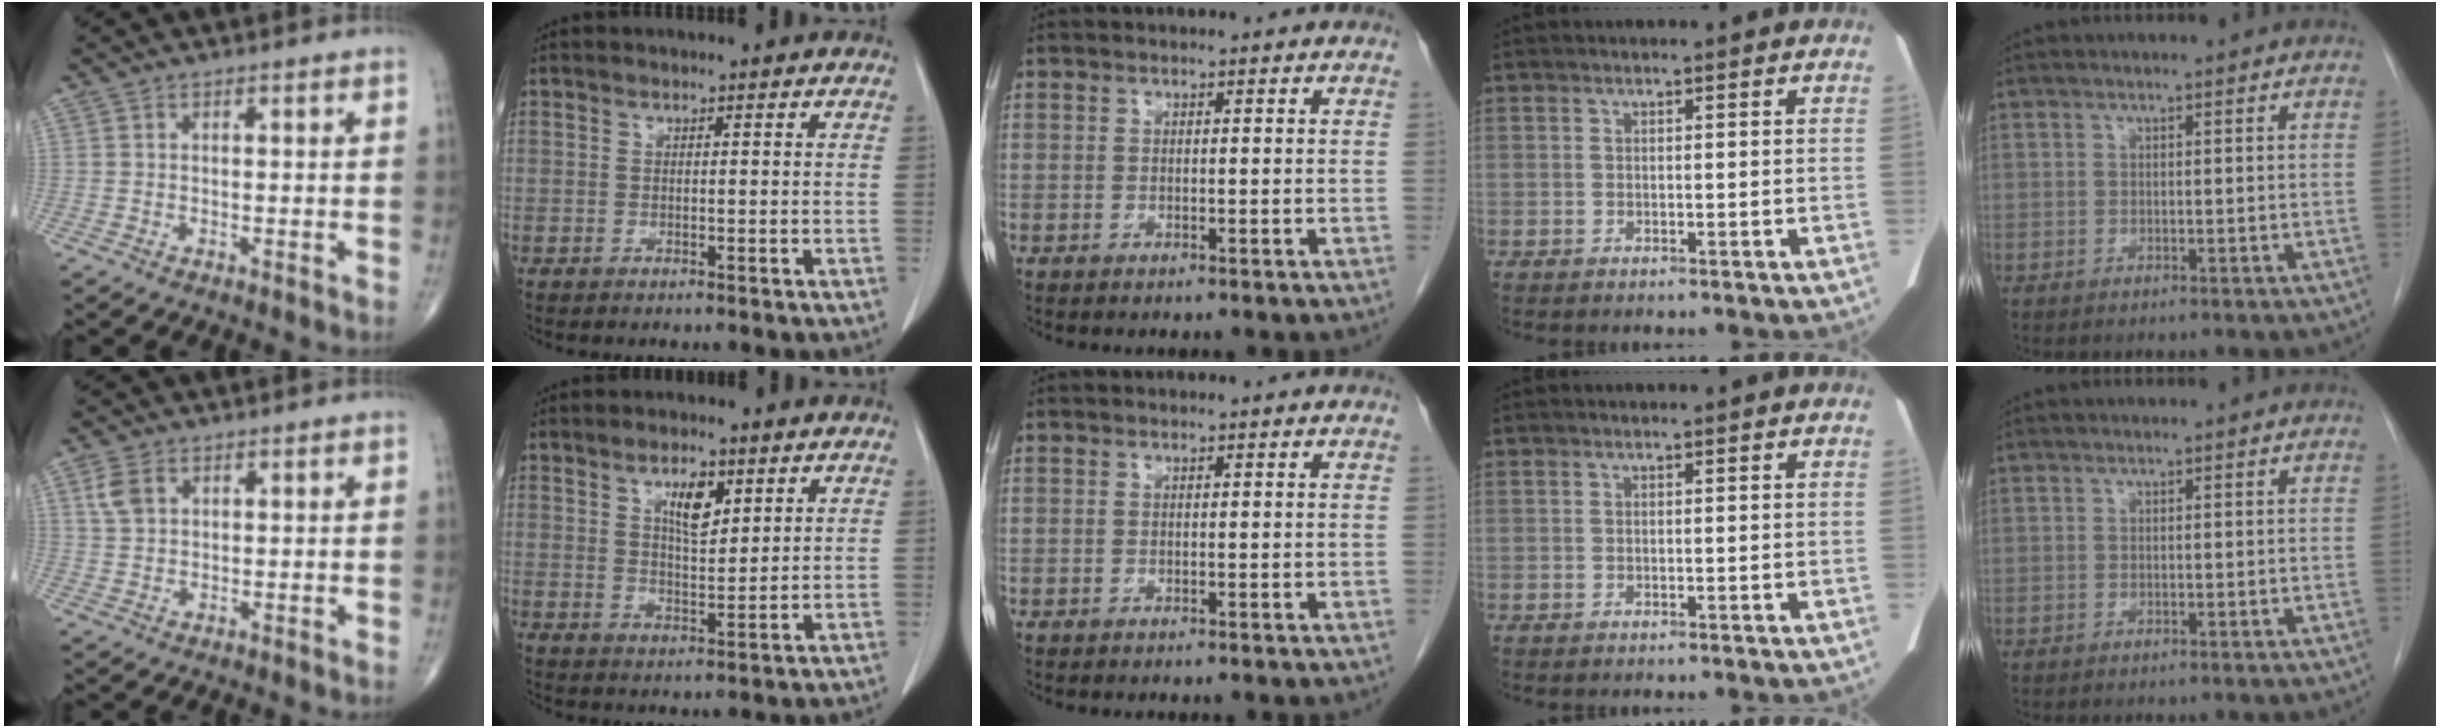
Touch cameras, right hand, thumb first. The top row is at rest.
{"thumb": {"total": 3.8, "force": [1.6, 2.5, 2.4], "torque": [-0.048, 0.002, 0.037]}, "index": {"total": 5.5, "force": [2.6, 1.9, 4.5], "torque": [-0.080, -0.002, 0.048]}}